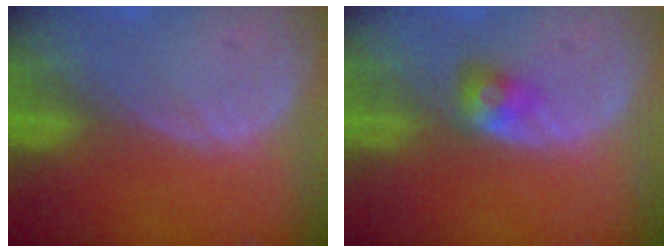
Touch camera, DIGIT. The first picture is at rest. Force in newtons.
{"total": 2.9, "press": 2.5, "slide": 1.6}